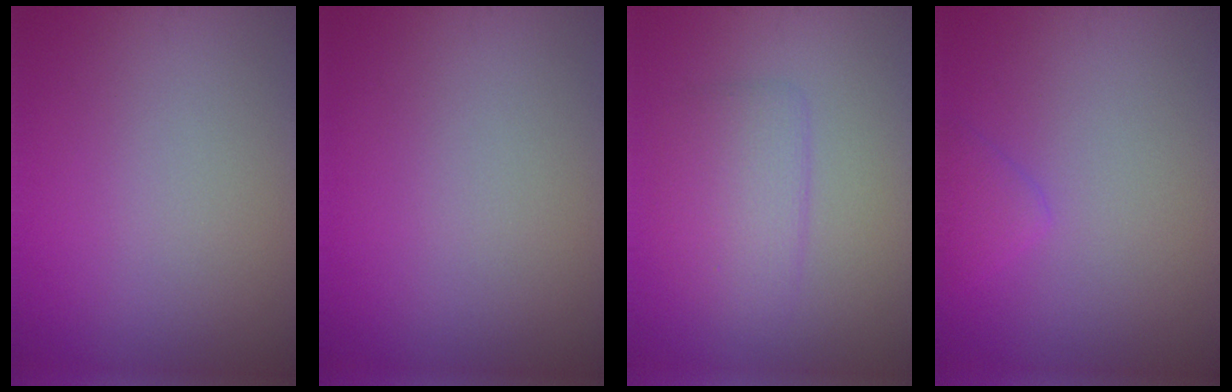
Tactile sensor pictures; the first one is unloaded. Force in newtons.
{"total": 0.0}
{"total": 3.0, "press": 3.0, "slide": 0.1}
{"total": 1.5, "press": 1.5, "slide": 0.1}